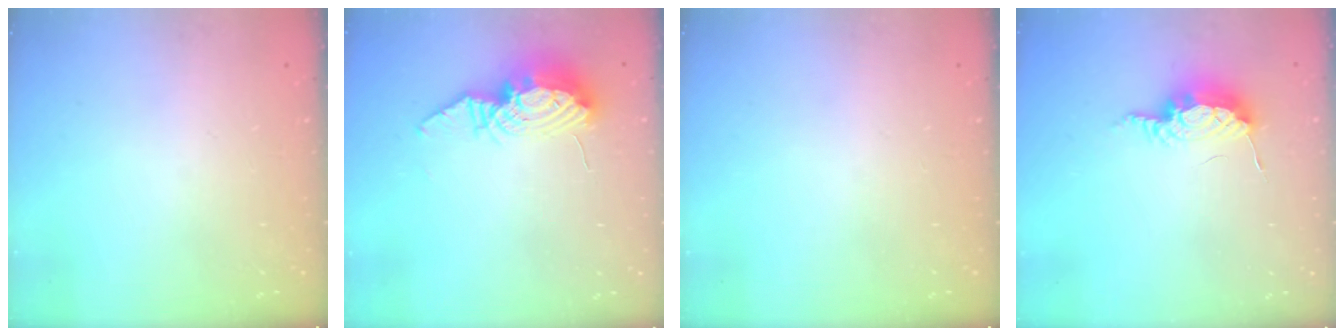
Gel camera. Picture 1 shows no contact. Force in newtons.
{"total": 11.1, "press": 11.0, "slide": 1.0}
{"total": 0.0}
{"total": 8.6, "press": 8.5, "slide": 0.7}